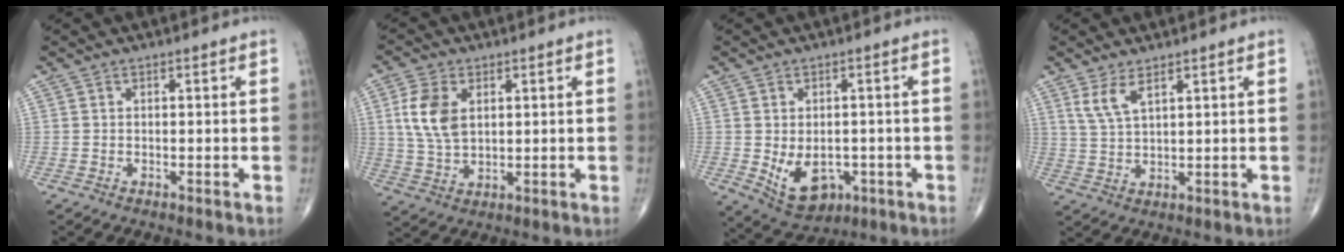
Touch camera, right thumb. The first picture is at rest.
{"total": 8.6, "force": [2.2, 5.3, 6.3], "torque": [-0.126, -0.004, 0.047]}
{"total": 9.1, "force": [-2.0, 6.3, 6.3], "torque": [-0.077, 0.001, -0.014]}
{"total": 4.5, "force": [2.7, 1.6, 3.3], "torque": [-0.067, -0.013, 0.062]}